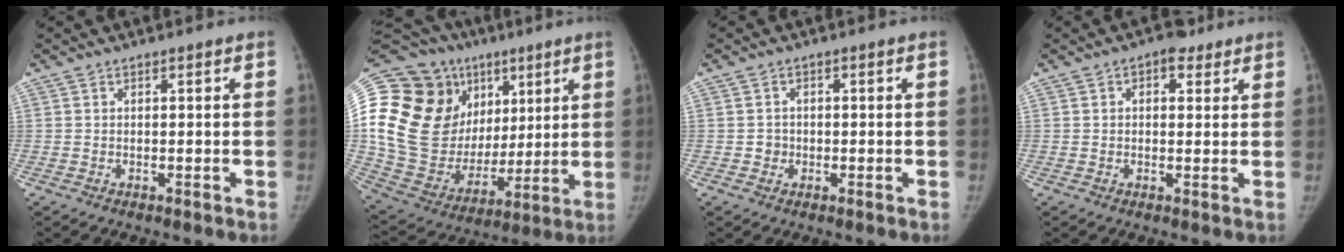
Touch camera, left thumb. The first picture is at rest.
{"total": 33.2, "force": [10.7, 23.2, 21.1], "torque": [-0.384, 0.037, 0.207]}
{"total": 1.9, "force": [-0.4, 1.8, 0.4], "torque": [0.005, 0.008, -0.006]}
{"total": 4.1, "force": [2.2, 2.6, 2.4], "torque": [-0.014, -0.004, 0.026]}